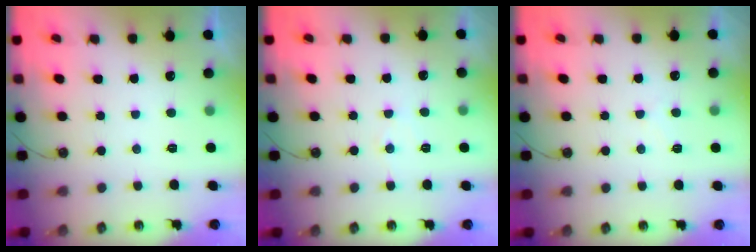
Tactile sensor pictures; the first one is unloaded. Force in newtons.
{"total": 3.7, "press": 3.6, "slide": 0.5}
{"total": 5.2, "press": 5.2, "slide": 0.7}